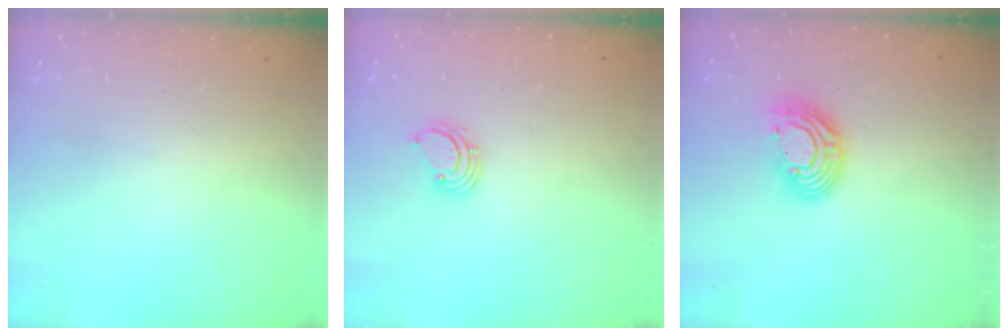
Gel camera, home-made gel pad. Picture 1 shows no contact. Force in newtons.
{"total": 1.6, "press": 1.6, "slide": 0.1}
{"total": 10.5, "press": 10.4, "slide": 0.8}